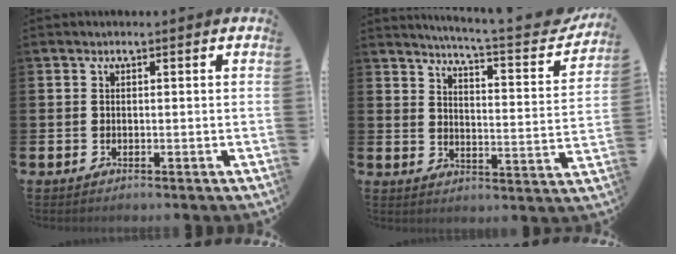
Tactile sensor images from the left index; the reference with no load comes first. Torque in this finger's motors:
{"motor_torque": [0.82, -1.32, 0.16, 0.12]}